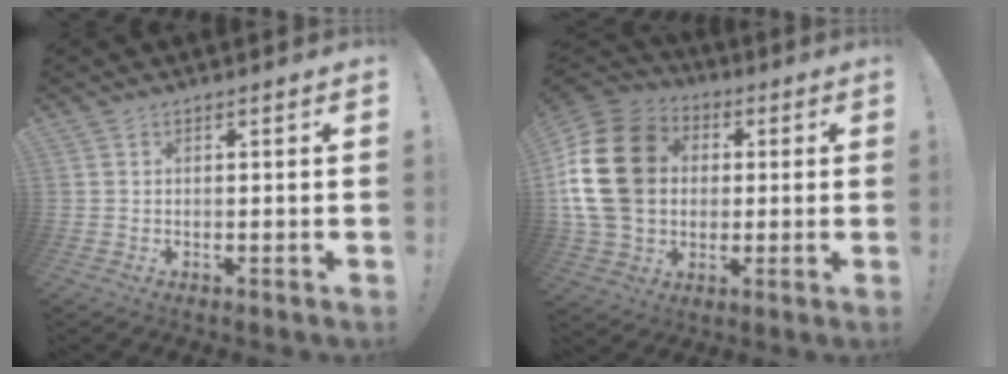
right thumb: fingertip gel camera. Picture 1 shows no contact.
{"total": 22.1, "force": [2.7, 16.7, 14.1], "torque": [-0.260, 0.007, 0.056]}